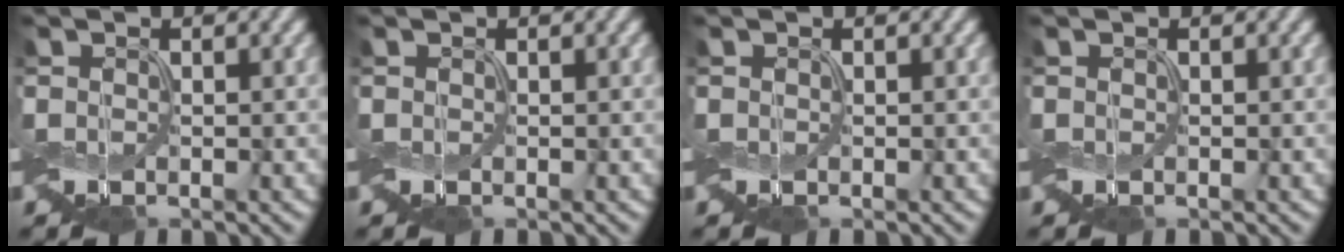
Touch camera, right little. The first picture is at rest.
{"total": 0.0}
{"total": 0.0}
{"total": 0.0}